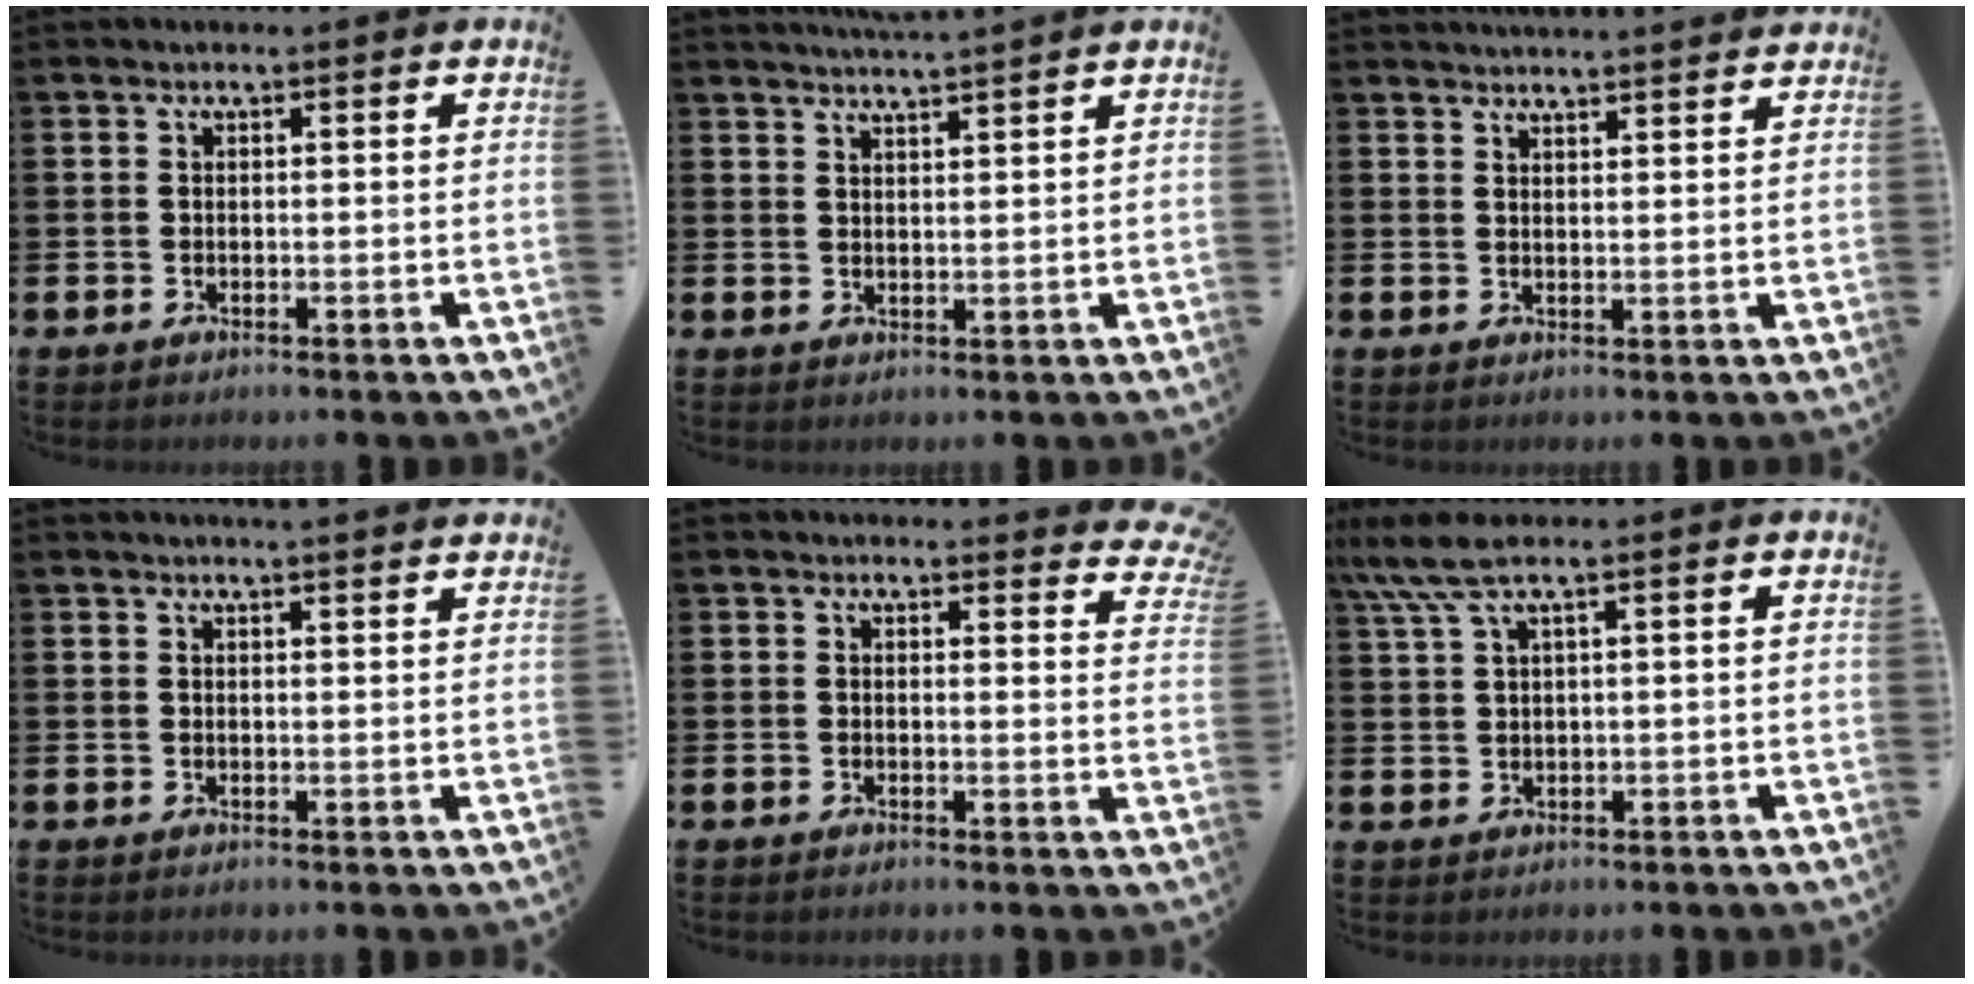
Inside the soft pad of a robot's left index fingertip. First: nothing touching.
{"total": 3.1, "force": [3.0, -0.6, 0.1], "torque": [-0.002, -0.017, 0.054]}
{"total": 3.3, "force": [3.3, -0.5, -0.2], "torque": [0.001, -0.021, 0.060]}
{"total": 2.2, "force": [2.2, -0.3, 0.0], "torque": [0.001, -0.011, 0.039]}
{"total": 2.5, "force": [2.4, 0.6, 0.3], "torque": [0.009, -0.017, 0.039]}
{"total": 5.7, "force": [3.7, 1.0, 4.2], "torque": [-0.093, 0.002, 0.067]}